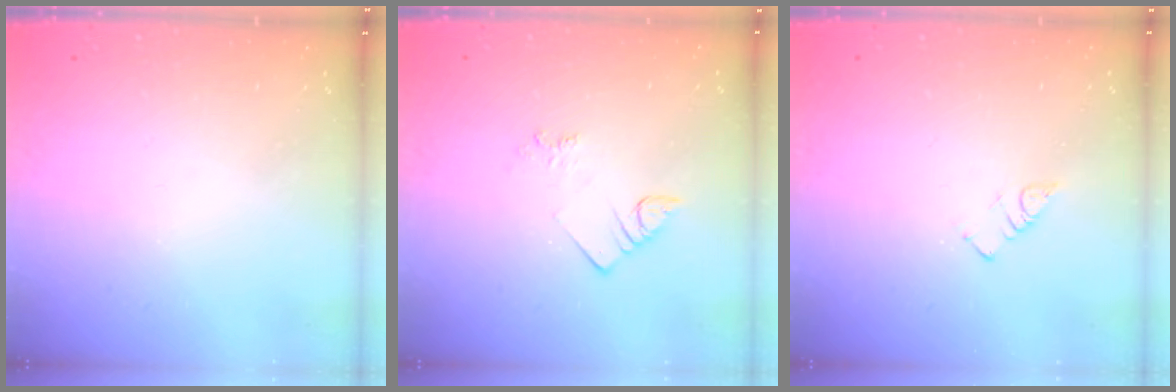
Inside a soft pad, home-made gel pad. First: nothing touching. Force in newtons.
{"total": 1.5, "press": 1.4, "slide": 0.3}
{"total": 2.7, "press": 2.7, "slide": 0.4}